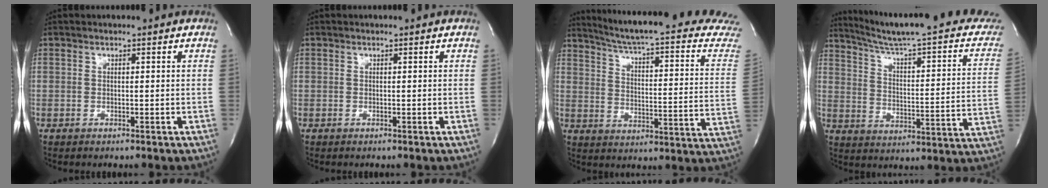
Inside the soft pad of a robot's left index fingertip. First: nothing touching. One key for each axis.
{"total": 0.0}
{"total": 24.9, "fx": 22.3, "fy": 1.0, "fz": 11.0, "tx": -0.161, "ty": -0.086, "tz": 0.270}
{"total": 24.4, "fx": 20.6, "fy": 2.2, "fz": 12.9, "tx": -0.185, "ty": -0.036, "tz": 0.268}